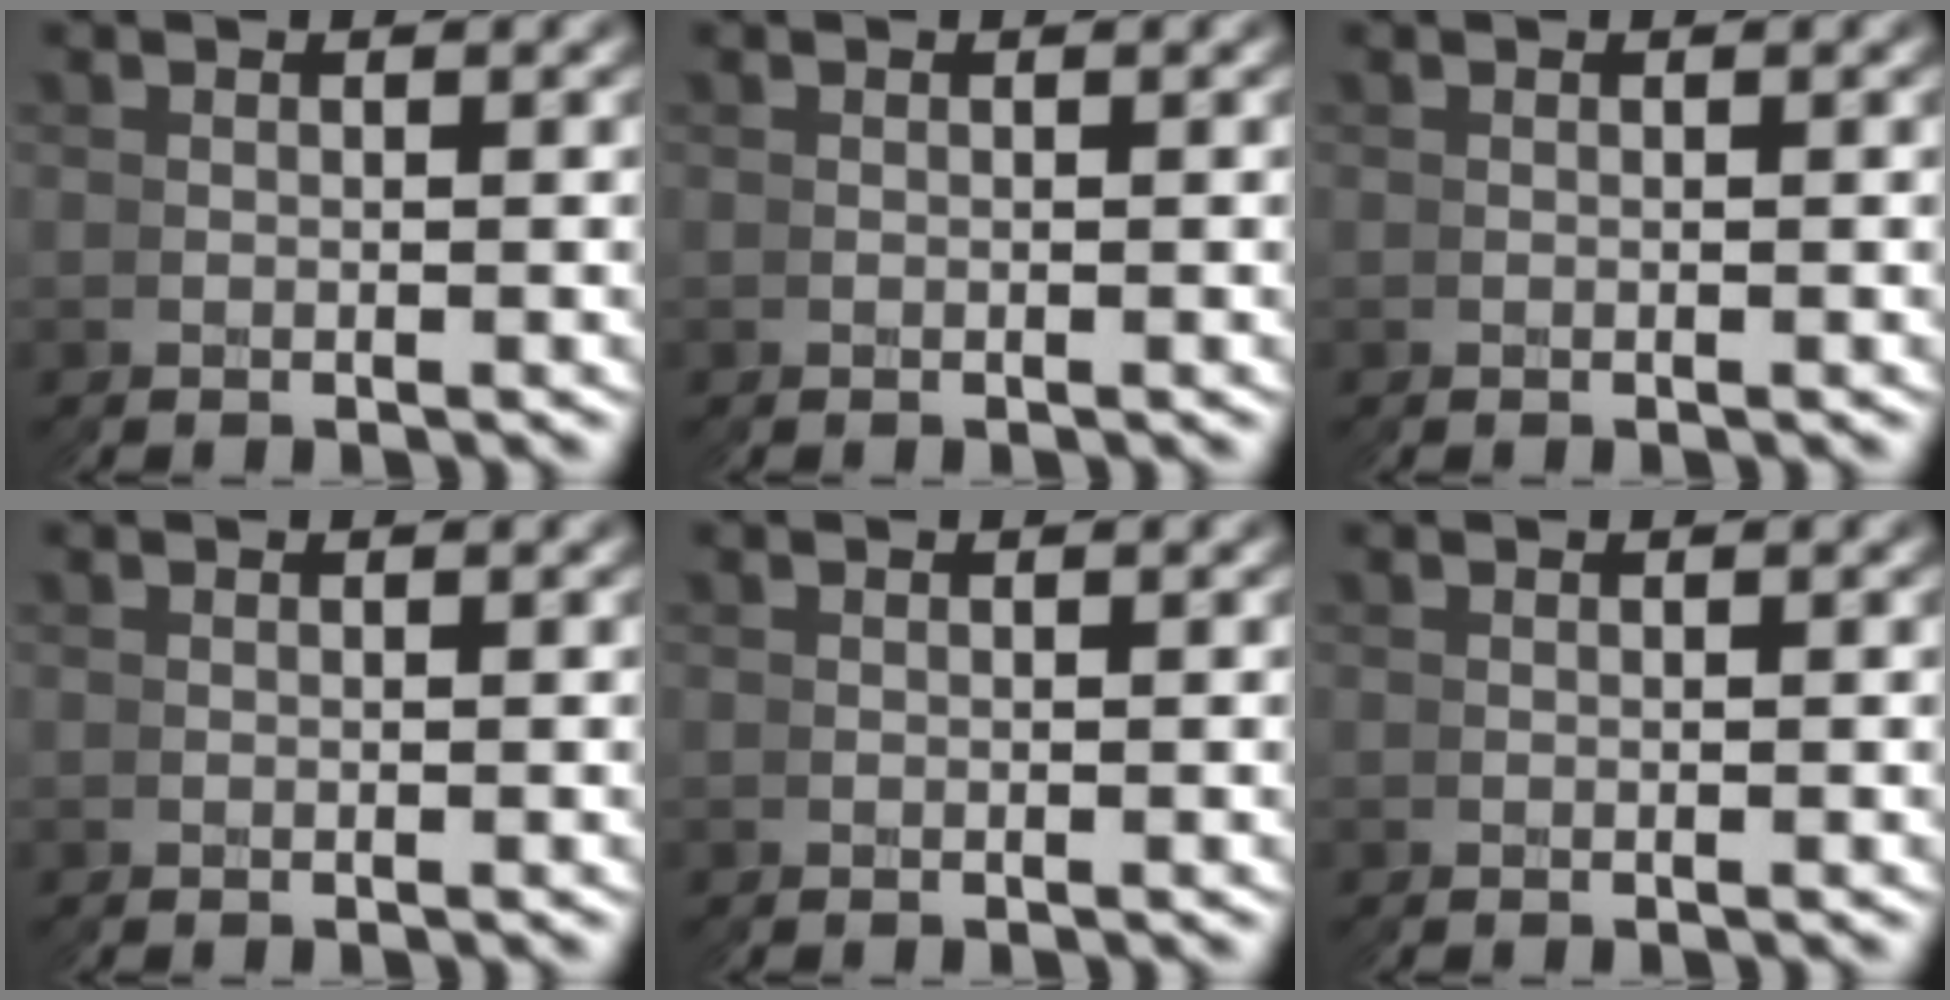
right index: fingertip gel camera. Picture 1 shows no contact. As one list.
[{"total": 0.0}, {"total": 0.0}, {"total": 0.0}, {"total": 0.0}, {"total": 0.0}]